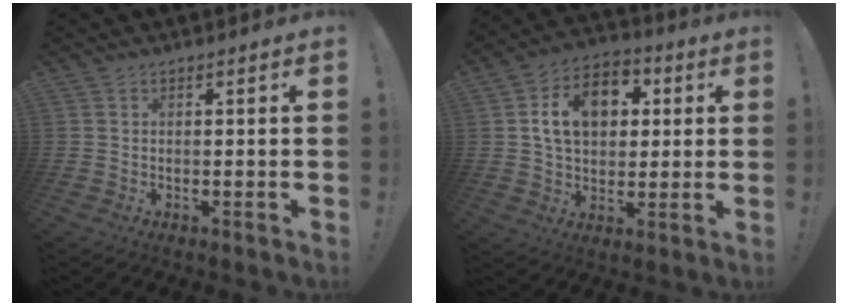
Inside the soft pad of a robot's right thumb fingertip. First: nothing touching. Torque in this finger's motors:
{"motor_torque": [1.36, 1.40, 0.51, 0.38, 0.07]}